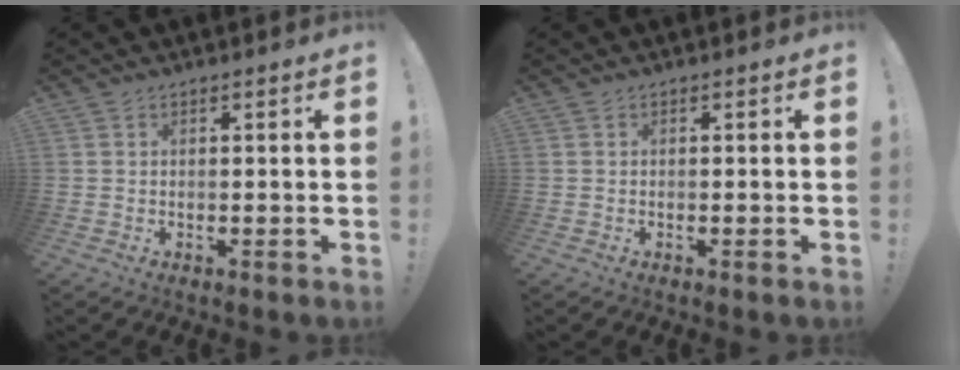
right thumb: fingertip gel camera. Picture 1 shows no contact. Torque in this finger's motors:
{"motor_torque": [-0.20, -0.11, 0.13, -0.06, -0.01]}